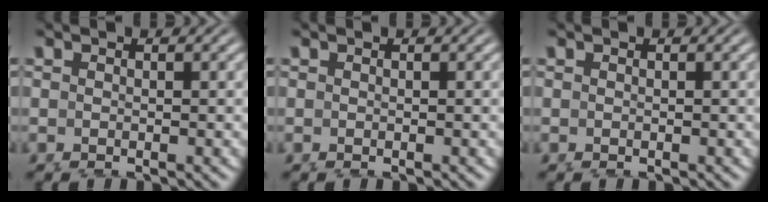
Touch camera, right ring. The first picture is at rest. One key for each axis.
{"total": 0.0}
{"total": 0.0}